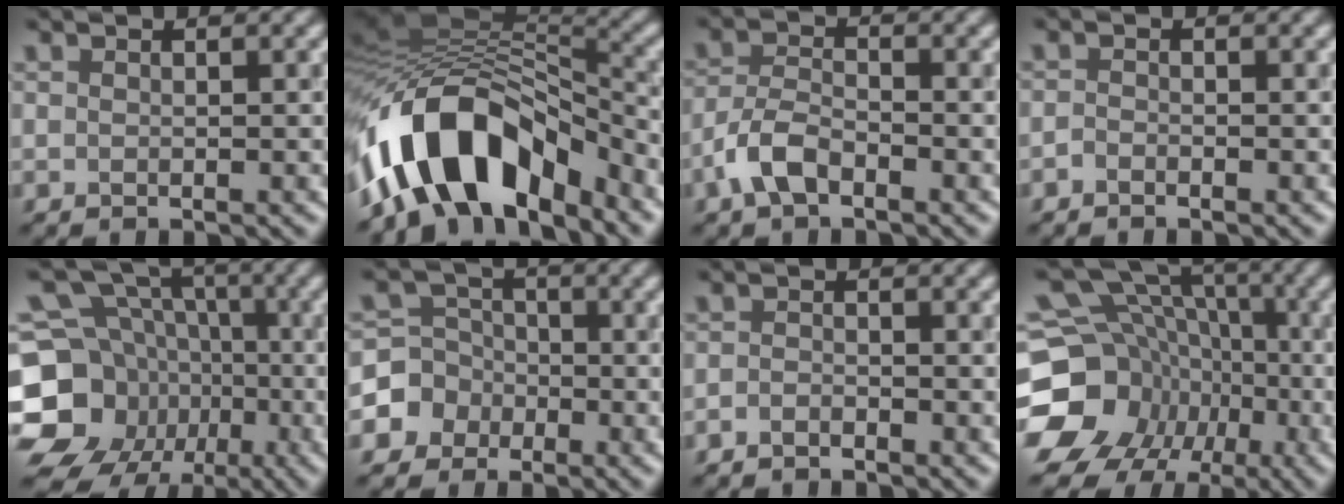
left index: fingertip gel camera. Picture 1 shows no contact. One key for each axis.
{"total": 12.4, "fx": -6.6, "fy": 6.7, "fz": 8.1, "tx": -0.130, "ty": 0.017, "tz": -0.121}
{"total": 3.4, "fx": -2.1, "fy": 1.6, "fz": 2.1, "tx": -0.044, "ty": 0.009, "tz": -0.051}
{"total": 0.6, "fx": -0.6, "fy": 0.2, "fz": 0.2, "tx": -0.004, "ty": 0.003, "tz": -0.014}
{"total": 14.6, "fx": -4.3, "fy": 12.7, "fz": 5.9, "tx": -0.141, "ty": -0.009, "tz": -0.085}
{"total": 4.0, "fx": -1.6, "fy": 3.7, "fz": 0.2, "tx": 0.019, "ty": 0.011, "tz": -0.052}
{"total": 0.9, "fx": -0.9, "fy": 0.3, "fz": 0.3, "tx": -0.006, "ty": 0.004, "tz": -0.020}
{"total": 16.0, "fx": -3.4, "fy": 14.2, "fz": 6.7, "tx": -0.148, "ty": 0.002, "tz": -0.070}